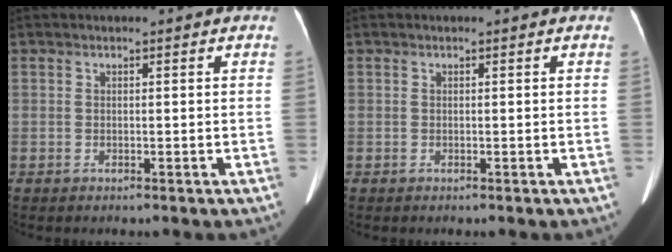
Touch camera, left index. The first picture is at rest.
{"total": 0.0}